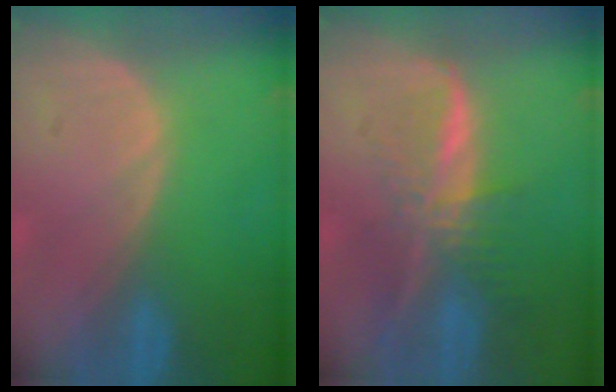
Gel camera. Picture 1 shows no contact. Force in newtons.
{"total": 7.8, "press": 6.5, "slide": 4.2}